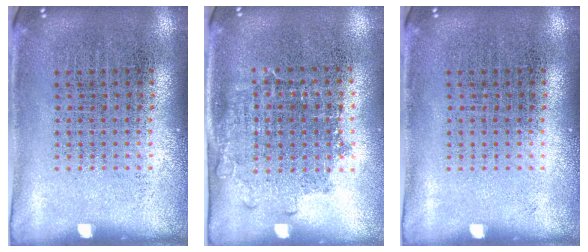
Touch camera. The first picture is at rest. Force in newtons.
{"total": 1.2, "press": 0.9, "slide": 0.8}
{"total": 0.0}